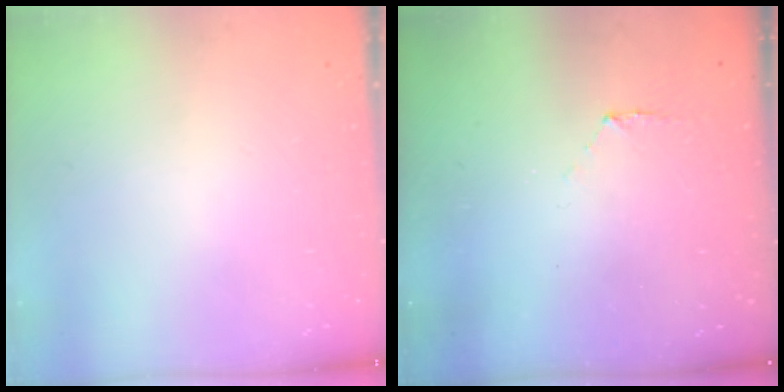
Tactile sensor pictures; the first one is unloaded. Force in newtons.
{"total": 3.9, "press": 3.9, "slide": 0.4}